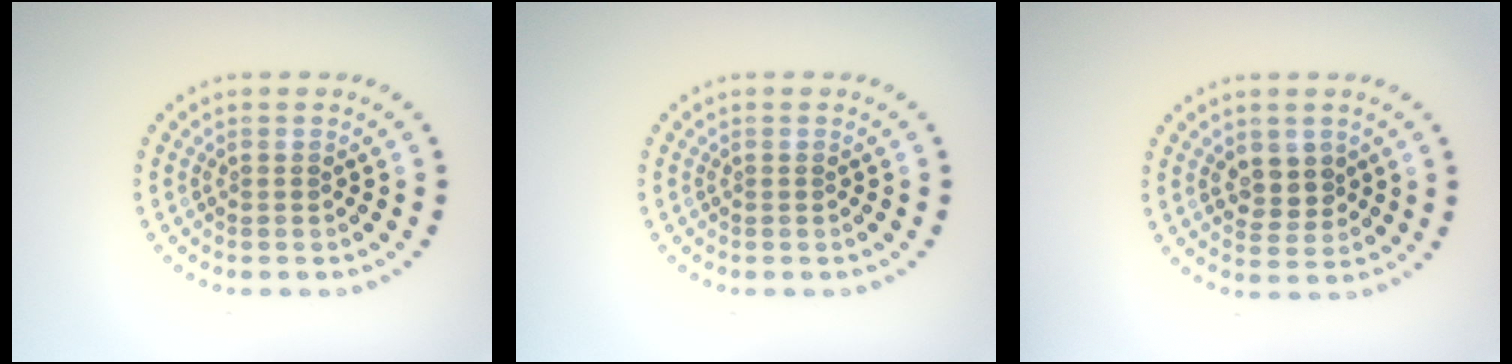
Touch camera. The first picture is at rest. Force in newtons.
{"total": 0.0}
{"total": 2.7, "press": 2.6, "slide": 0.7}